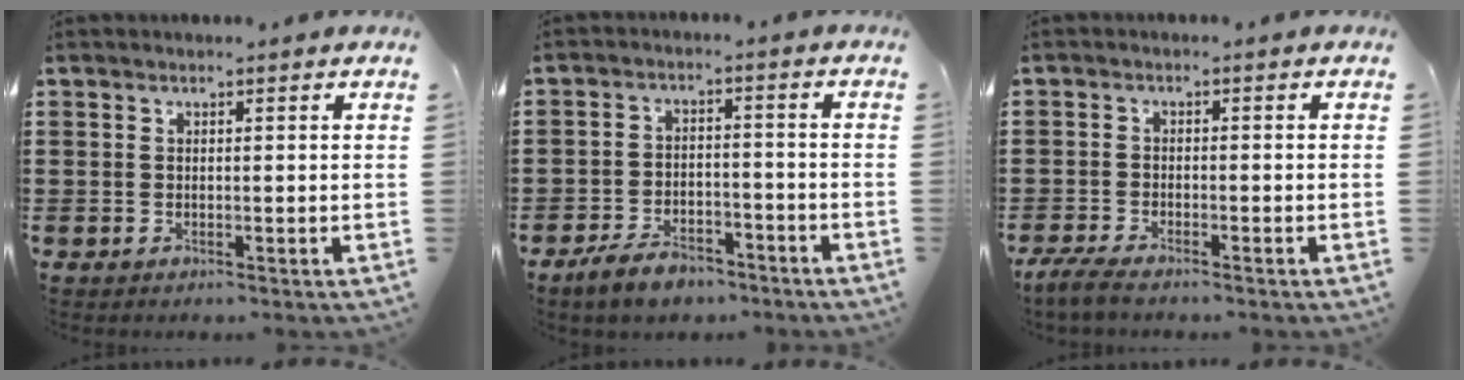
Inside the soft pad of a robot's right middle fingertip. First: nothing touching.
{"total": 5.1, "force": [-4.4, 1.7, 1.8], "torque": [-0.041, 0.006, -0.088]}
{"total": 3.0, "force": [-2.7, 0.4, 1.2], "torque": [-0.041, -0.007, -0.061]}